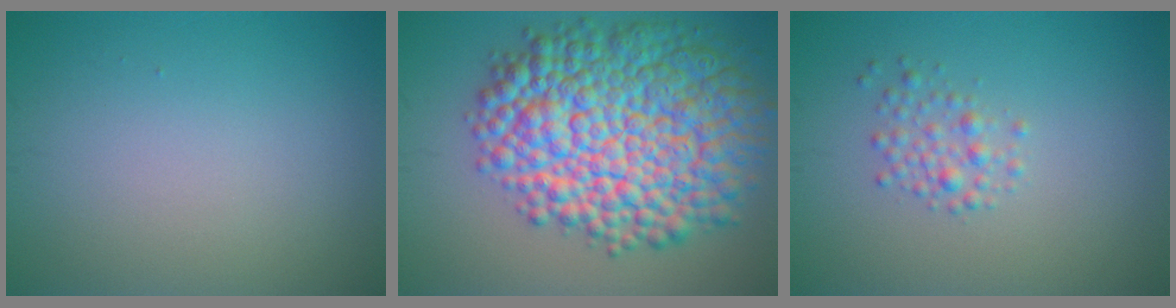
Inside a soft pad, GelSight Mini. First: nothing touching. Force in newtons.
{"total": 14.4, "press": 14.4, "slide": 0.3}
{"total": 1.8, "press": 1.8, "slide": 0.0}